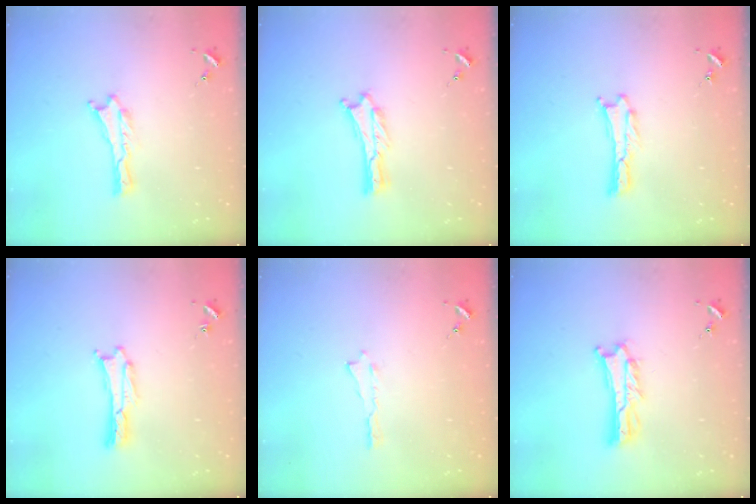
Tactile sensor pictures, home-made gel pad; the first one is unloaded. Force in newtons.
{"total": 0.0}
{"total": 0.0}
{"total": 0.7, "press": 0.7, "slide": 0.1}
{"total": 0.0}
{"total": 3.1, "press": 3.1, "slide": 0.4}